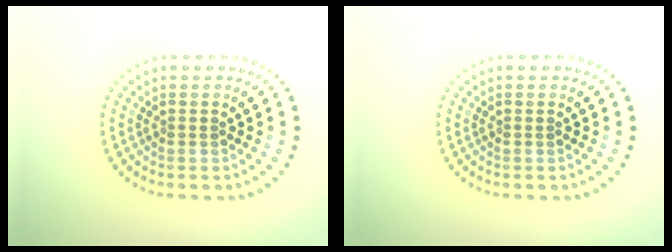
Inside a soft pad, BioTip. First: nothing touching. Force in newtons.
{"total": 0.0}